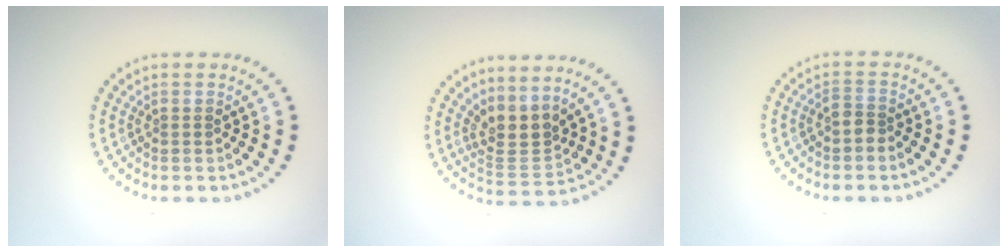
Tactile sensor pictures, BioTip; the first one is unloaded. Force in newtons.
{"total": 3.1, "press": 2.3, "slide": 2.1}
{"total": 1.6, "press": 1.3, "slide": 0.9}